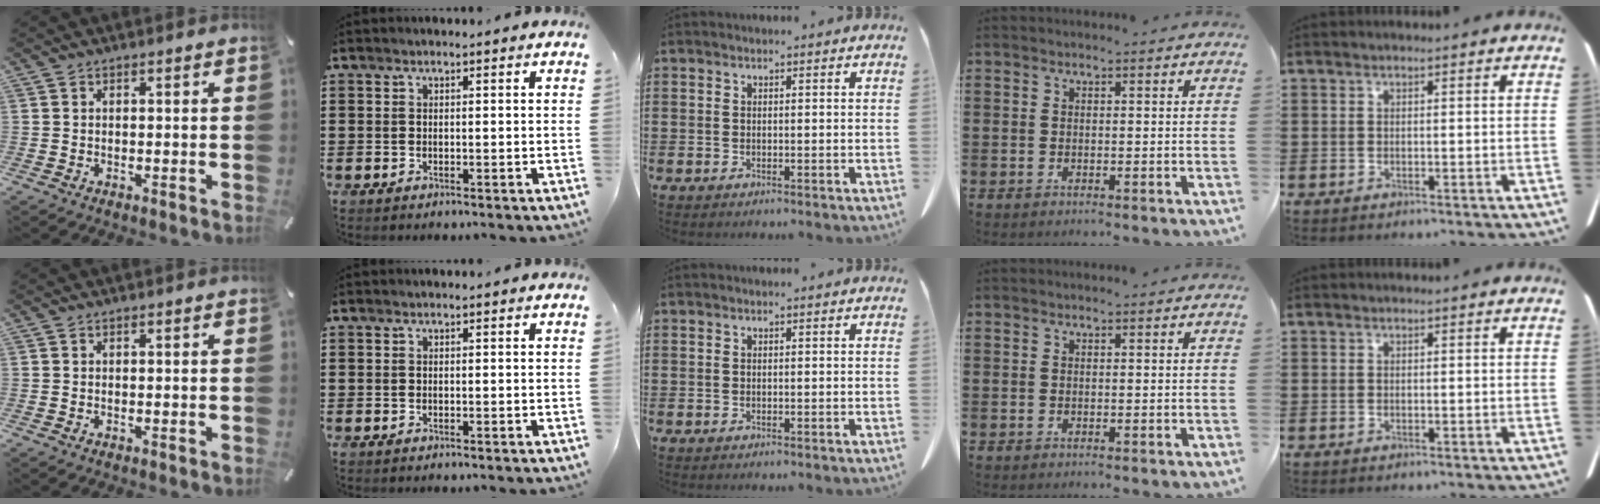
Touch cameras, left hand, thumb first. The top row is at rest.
{}